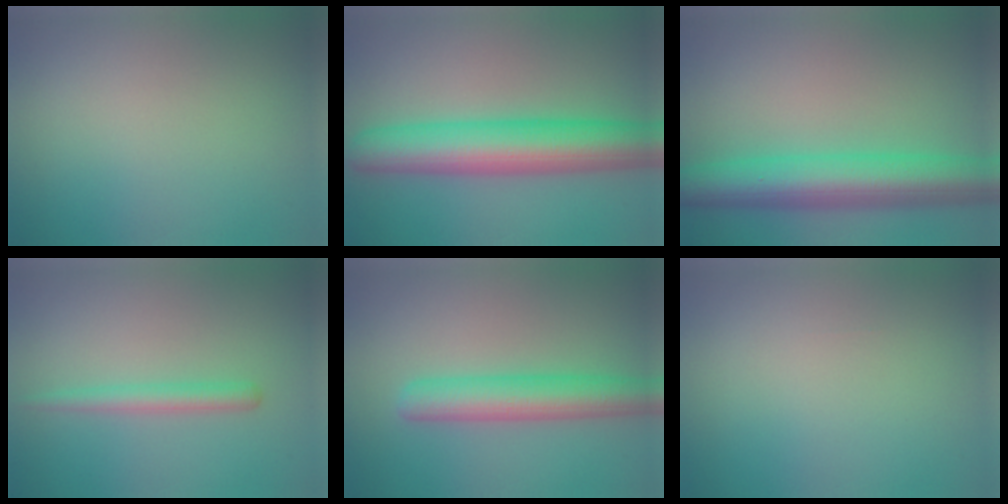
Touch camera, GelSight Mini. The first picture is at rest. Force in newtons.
{"total": 9.1, "press": 9.1, "slide": 0.2}
{"total": 8.4, "press": 8.4, "slide": 0.3}
{"total": 1.9, "press": 1.9, "slide": 0.0}
{"total": 5.1, "press": 5.1, "slide": 0.1}
{"total": 0.0}